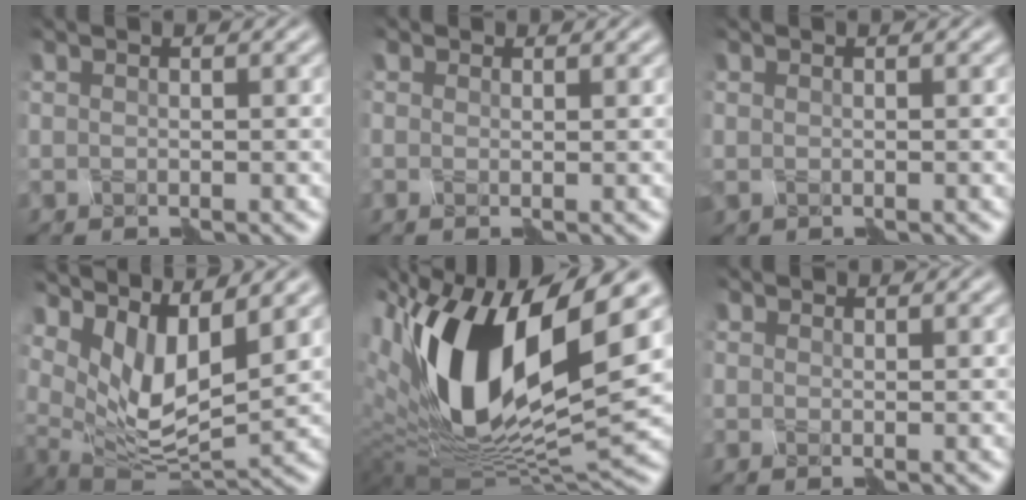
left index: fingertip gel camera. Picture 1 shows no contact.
{"total": 0.7, "force": [0.5, 0.4, -0.1], "torque": [0.001, 0.000, 0.009]}
{"total": 0.0}
{"total": 6.0, "force": [2.1, 2.7, 4.9], "torque": [-0.107, -0.015, 0.047]}
{"total": 16.0, "force": [2.8, 7.4, 13.9], "torque": [-0.273, 0.001, 0.044]}
{"total": 0.5, "force": [0.1, 0.3, -0.4], "torque": [0.008, -0.003, 0.006]}